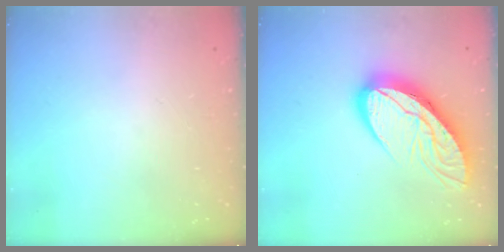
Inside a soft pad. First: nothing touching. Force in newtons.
{"total": 17.0, "press": 16.9, "slide": 1.7}